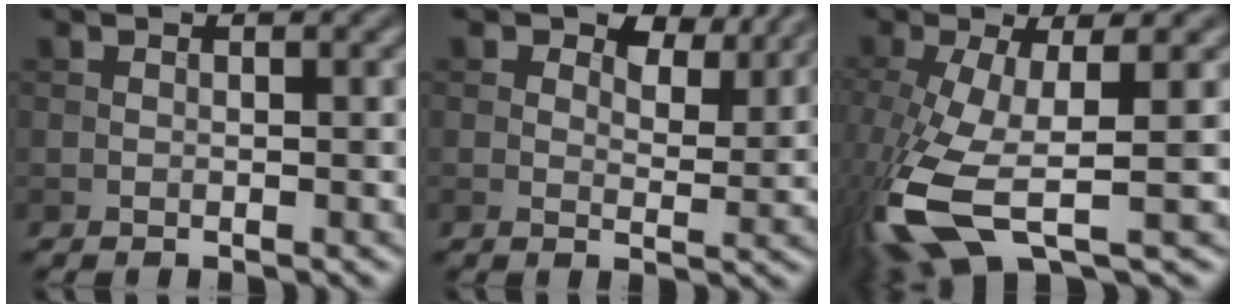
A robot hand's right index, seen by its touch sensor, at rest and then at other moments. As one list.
[{"total": 5.5, "force": [3.5, 2.8, 3.2], "torque": [-0.047, -0.003, 0.046]}, {"total": 8.7, "force": [-2.4, 3.1, 7.8], "torque": [-0.189, -0.023, -0.045]}]